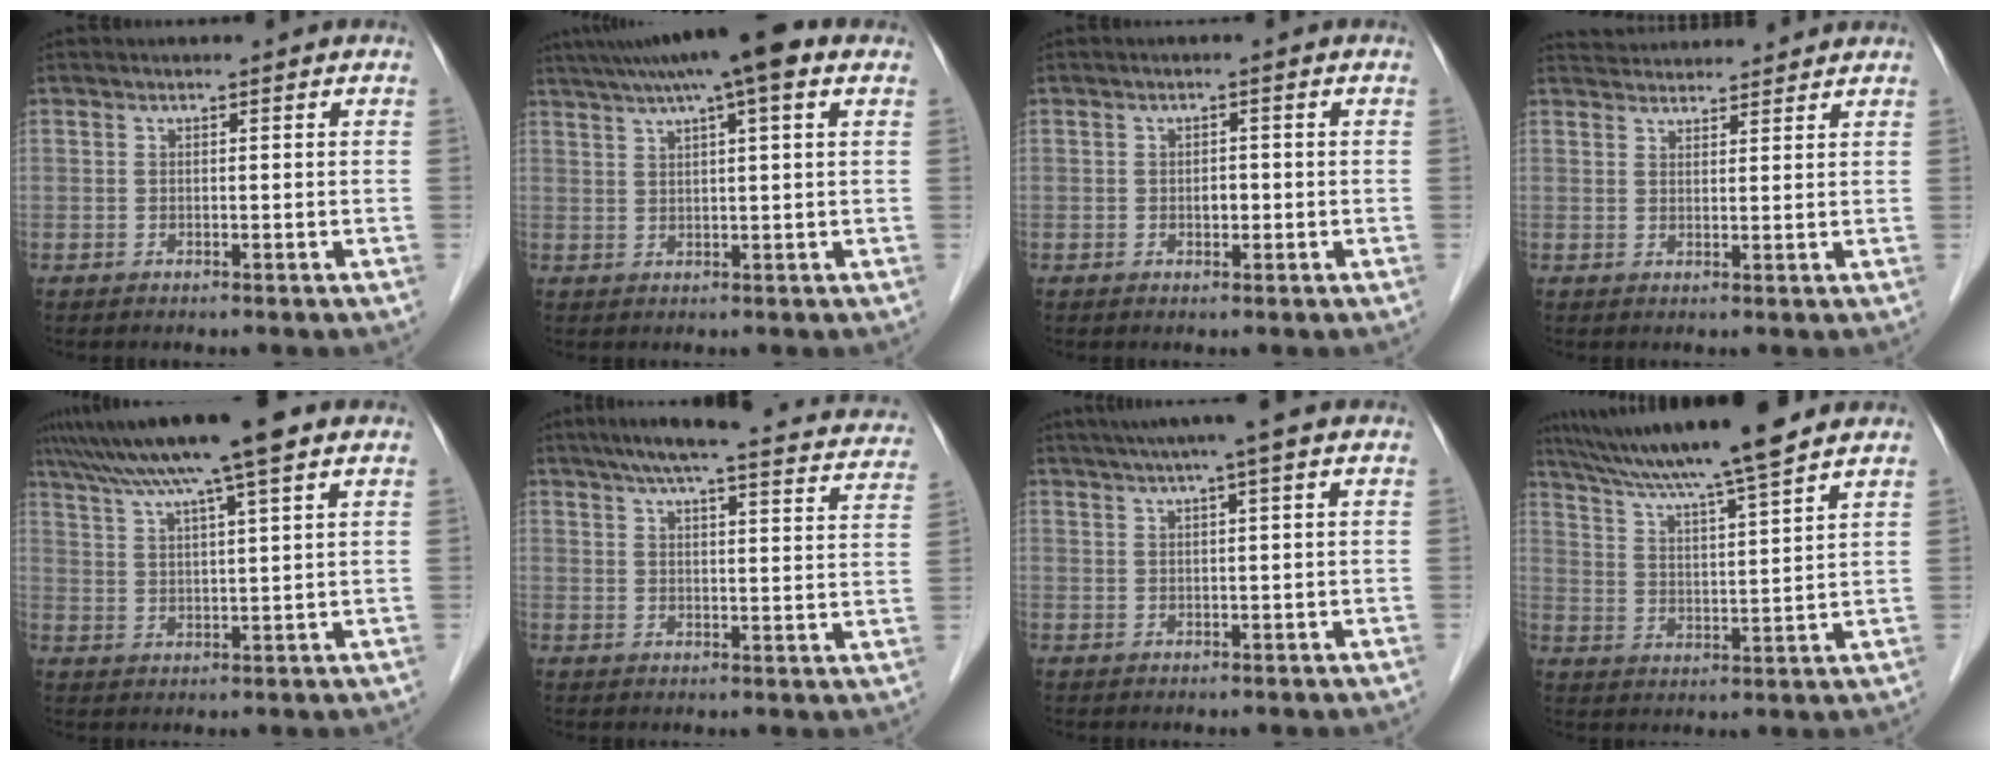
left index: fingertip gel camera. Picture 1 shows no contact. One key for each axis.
{"total": 12.0, "fx": 7.8, "fy": 1.0, "fz": 9.0, "tx": -0.153, "ty": 0.043, "tz": 0.114}
{"total": 1.4, "fx": -0.4, "fy": 0.8, "fz": 1.0, "tx": -0.019, "ty": 0.001, "tz": -0.005}
{"total": 7.9, "fx": 7.7, "fy": 1.0, "fz": 1.4, "tx": -0.024, "ty": 0.034, "tz": 0.111}
{"total": 12.2, "fx": 9.2, "fy": -0.6, "fz": 8.0, "tx": -0.141, "ty": 0.027, "tz": 0.140}
{"total": 25.4, "fx": 22.8, "fy": 2.8, "fz": 10.8, "tx": -0.154, "ty": -0.011, "tz": 0.271}
{"total": 6.0, "fx": 4.3, "fy": -1.1, "fz": 4.1, "tx": -0.065, "ty": 0.024, "tz": 0.066}
{"total": 15.1, "fx": 12.8, "fy": -0.8, "fz": 8.1, "tx": -0.144, "ty": 0.016, "tz": 0.204}